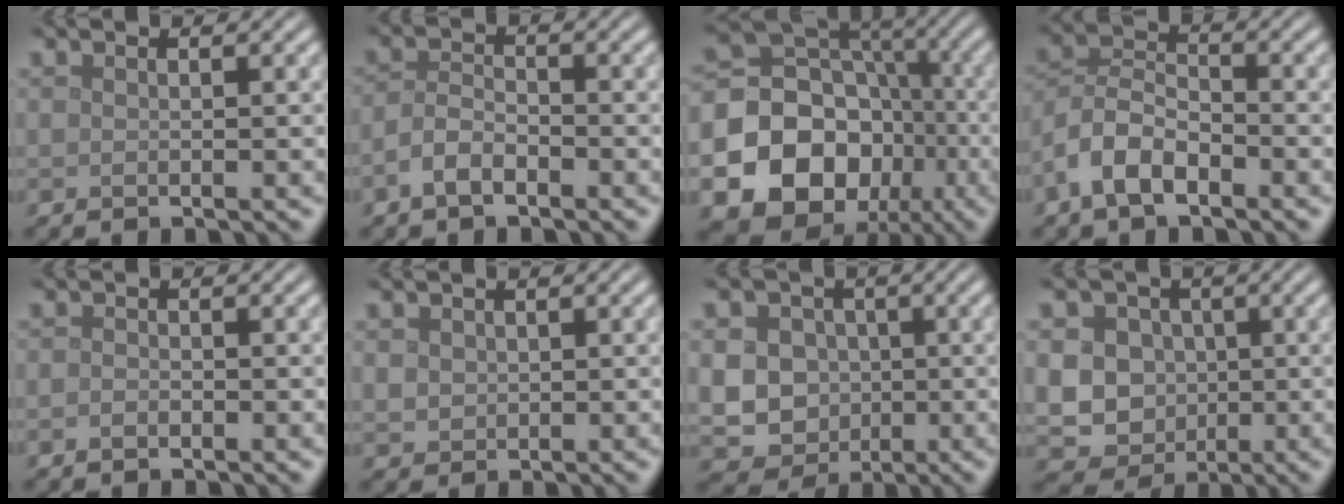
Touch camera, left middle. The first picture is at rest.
{"total": 2.6, "force": [-1.6, 1.1, 1.6], "torque": [-0.034, 0.006, -0.038]}
{"total": 19.5, "force": [-6.5, 17.1, 6.7], "torque": [-0.143, -0.033, -0.111]}
{"total": 4.9, "force": [-2.8, 2.6, 3.1], "torque": [-0.062, 0.007, -0.063]}
{"total": 0.8, "force": [-0.4, 0.5, 0.5], "torque": [-0.010, -0.001, -0.010]}
{"total": 1.4, "force": [0.4, 1.2, 0.5], "torque": [-0.011, -0.004, 0.011]}
{"total": 10.1, "force": [0.0, 9.3, 3.8], "torque": [-0.080, 0.015, -0.026]}
{"total": 10.8, "force": [0.4, 10.0, 4.2], "torque": [-0.077, 0.018, -0.011]}